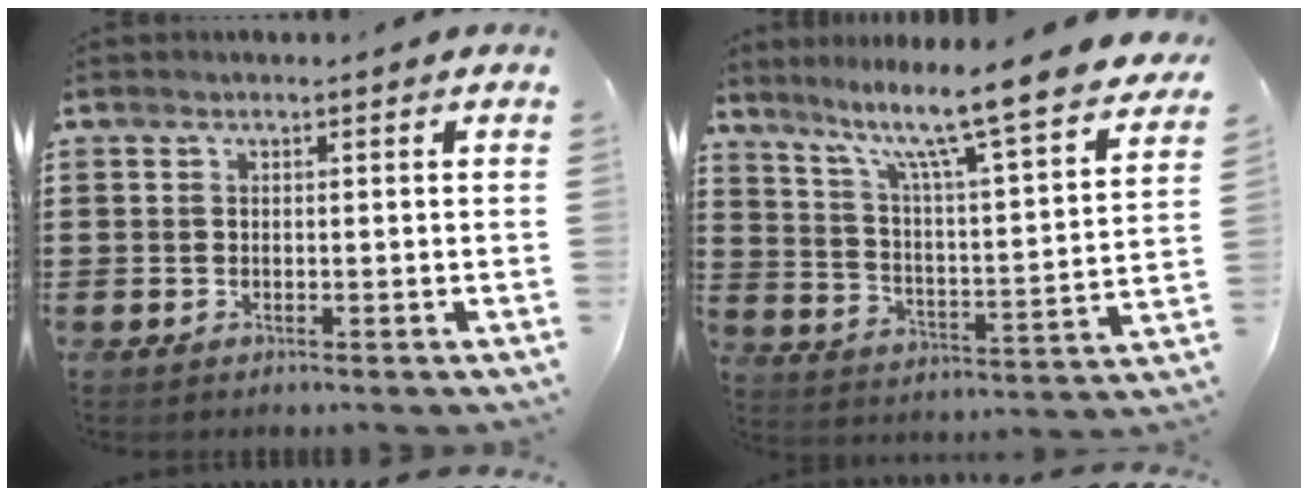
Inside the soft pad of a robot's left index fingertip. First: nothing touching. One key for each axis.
{"total": 10.0, "fx": 8.2, "fy": 0.0, "fz": 5.9, "tx": -0.127, "ty": -0.071, "tz": 0.124}